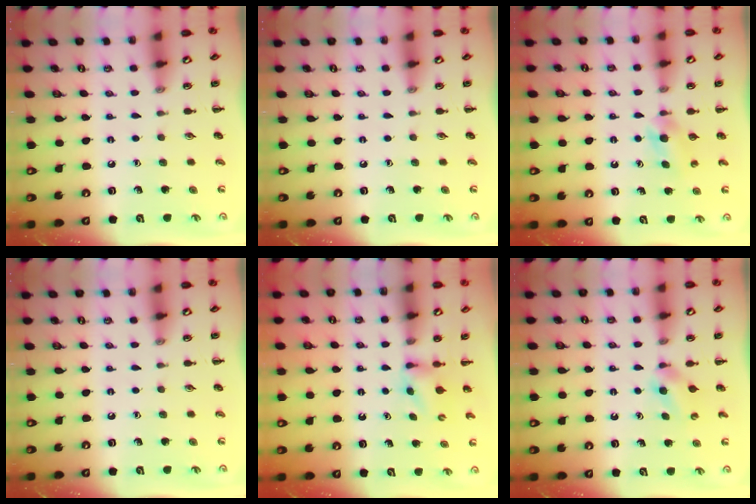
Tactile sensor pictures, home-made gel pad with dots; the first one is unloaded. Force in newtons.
{"total": 0.0}
{"total": 3.4, "press": 3.2, "slide": 1.2}
{"total": 0.0}
{"total": 3.6, "press": 3.3, "slide": 1.3}
{"total": 3.0, "press": 2.7, "slide": 1.3}